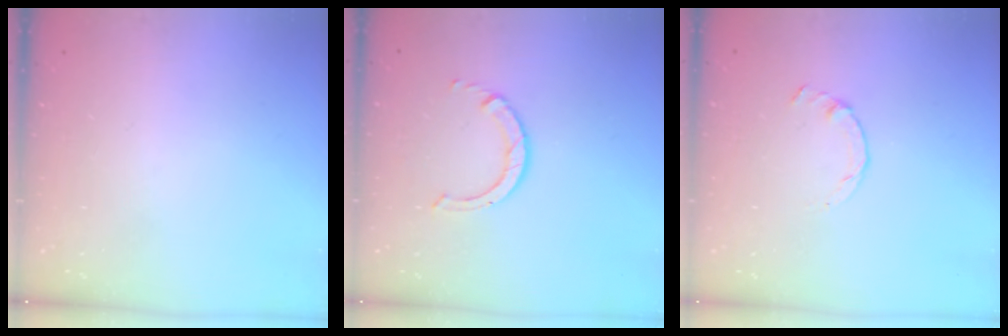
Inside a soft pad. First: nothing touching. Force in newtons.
{"total": 3.5, "press": 3.5, "slide": 0.5}
{"total": 0.9, "press": 0.9, "slide": 0.3}